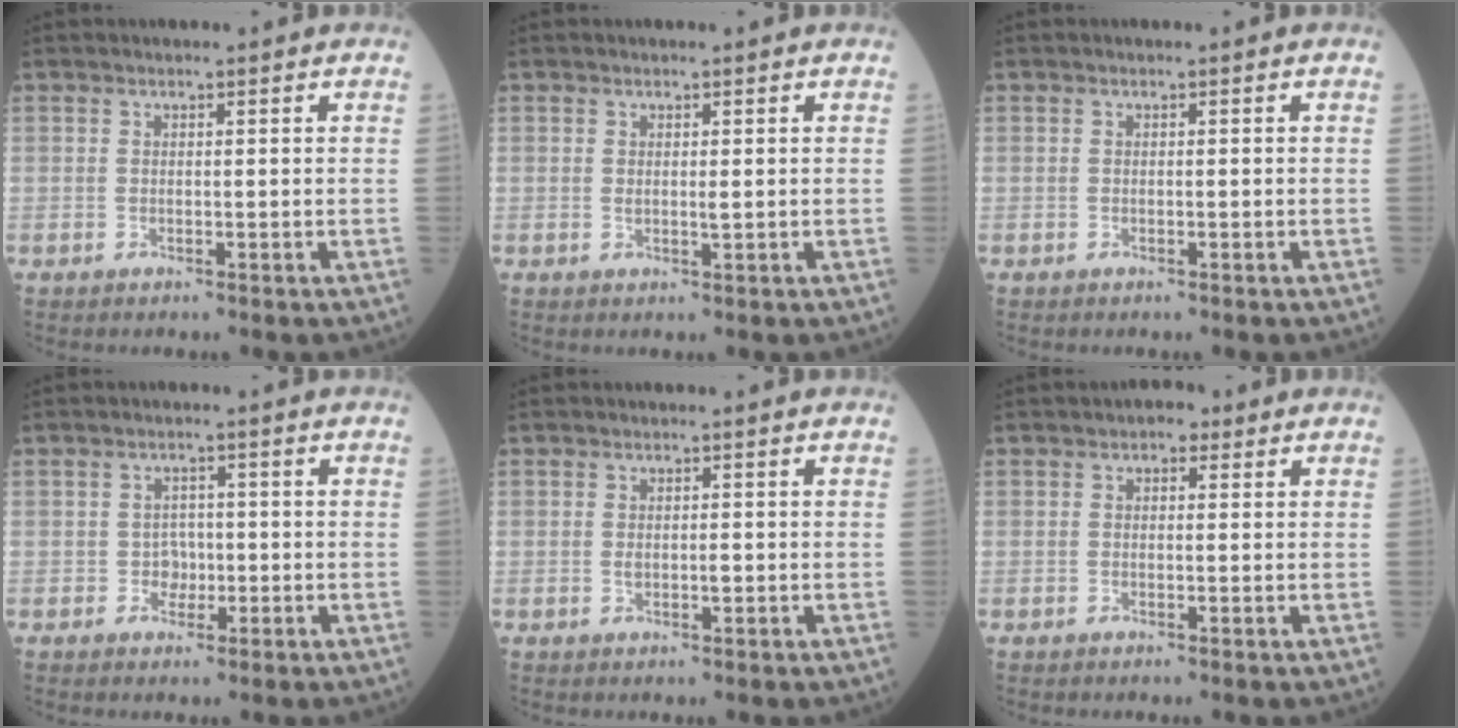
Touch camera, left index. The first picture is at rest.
{"total": 0.8, "force": [0.1, 0.2, 0.8], "torque": [-0.015, -0.006, -0.001]}
{"total": 0.0}
{"total": 2.3, "force": [-0.8, 1.9, 1.0], "torque": [-0.008, 0.003, -0.014]}
{"total": 1.5, "force": [-0.3, 0.7, 1.3], "torque": [-0.022, -0.003, -0.005]}
{"total": 1.8, "force": [0.8, 1.2, 1.0], "torque": [-0.010, 0.006, 0.004]}